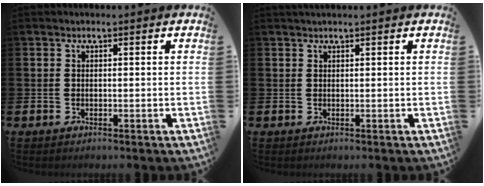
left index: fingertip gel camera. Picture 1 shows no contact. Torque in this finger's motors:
{"motor_torque": [0.09, 0.03, 0.00, 0.06]}